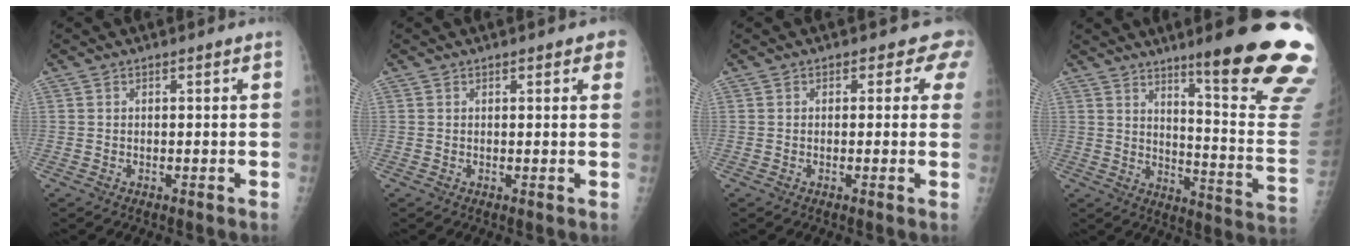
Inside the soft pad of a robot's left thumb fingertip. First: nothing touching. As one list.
[{"total": 2.5, "force": [1.4, 1.1, 1.8], "torque": [-0.005, -0.002, 0.013]}, {"total": 3.3, "force": [2.0, 2.4, 1.1], "torque": [0.021, -0.005, 0.000]}, {"total": 22.1, "force": [14.6, 1.8, 16.5], "torque": [-0.188, -0.096, 0.202]}]